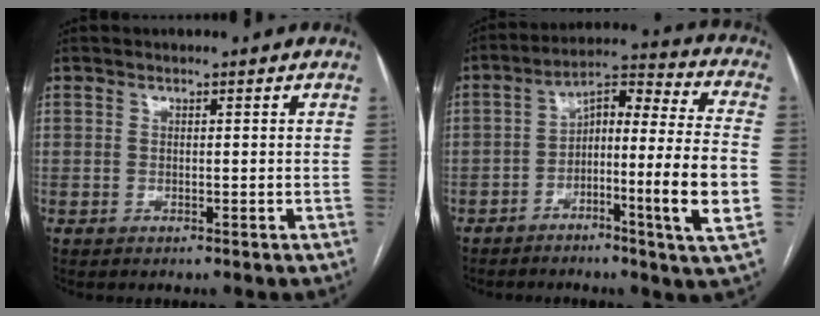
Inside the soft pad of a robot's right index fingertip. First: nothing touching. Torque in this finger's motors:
{"motor_torque": [1.95, -0.18, 0.70, 0.15]}